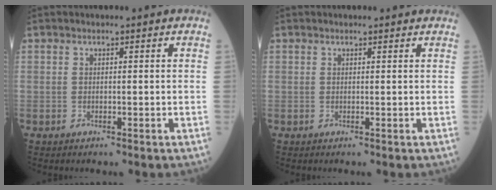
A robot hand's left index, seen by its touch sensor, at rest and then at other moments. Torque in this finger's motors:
{"motor_torque": [0.00, -0.07, -0.09, 0.00]}